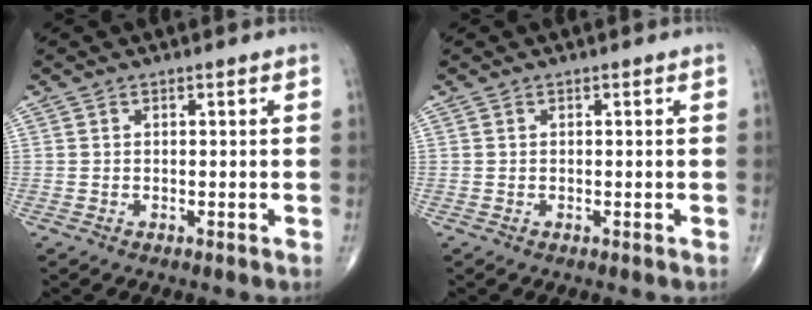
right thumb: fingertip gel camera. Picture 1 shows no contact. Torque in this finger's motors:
{"motor_torque": [0.01, 0.04, -0.04, -0.01, 0.01]}